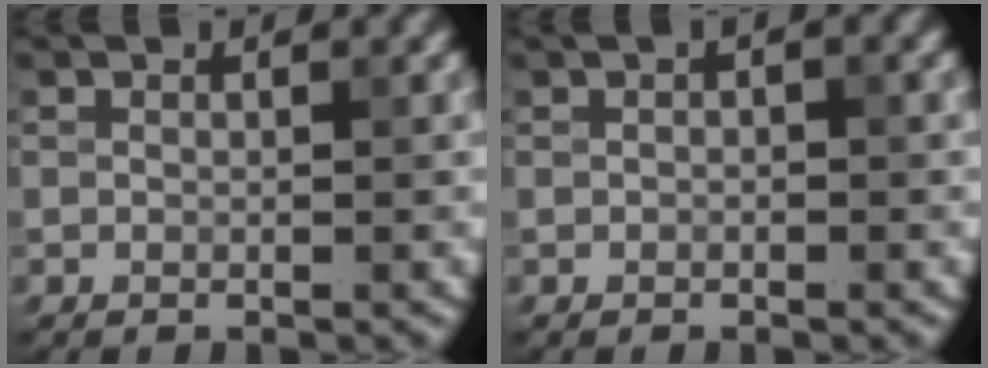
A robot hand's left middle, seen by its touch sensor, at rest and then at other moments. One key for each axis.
{"total": 0.9, "fx": 0.2, "fy": 0.4, "fz": 0.7, "tx": -0.015, "ty": 0.001, "tz": -0.002}